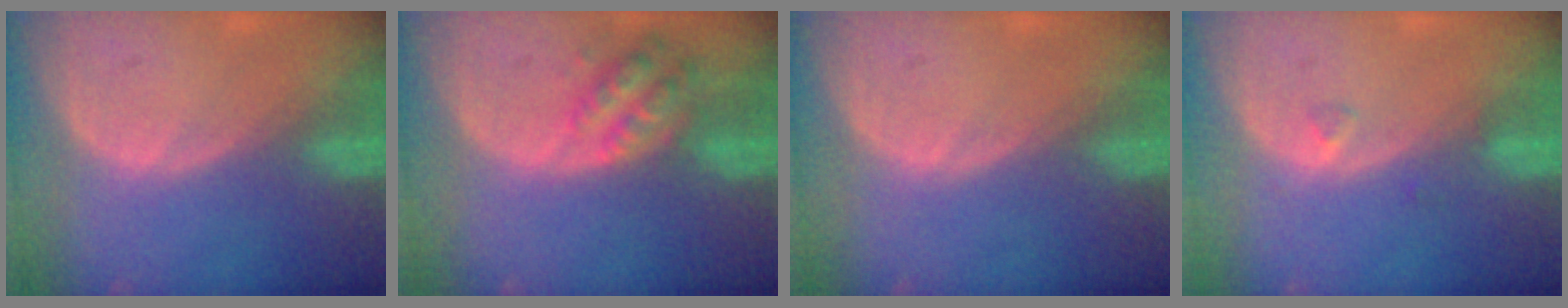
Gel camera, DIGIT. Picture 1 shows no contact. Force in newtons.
{"total": 6.0, "press": 5.5, "slide": 2.3}
{"total": 0.0}
{"total": 1.0, "press": 1.0, "slide": 0.2}